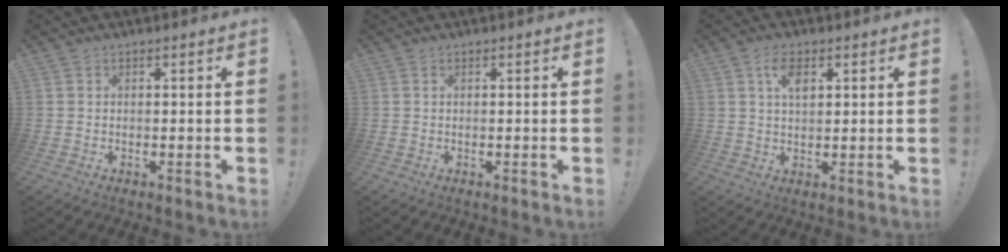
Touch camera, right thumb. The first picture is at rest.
{"total": 0.0}
{"total": 5.6, "force": [2.5, 2.9, 4.1], "torque": [-0.062, -0.005, 0.041]}